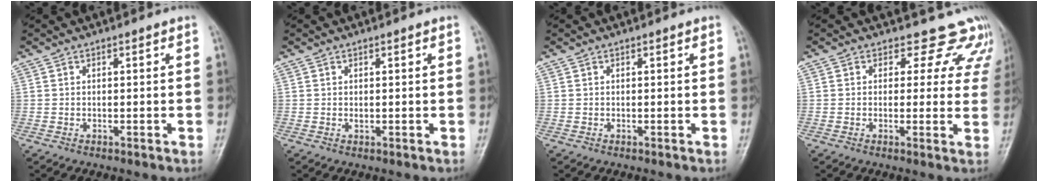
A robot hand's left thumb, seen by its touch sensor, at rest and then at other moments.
{"total": 0.7, "force": [0.2, 0.4, 0.6], "torque": [-0.006, -0.001, 0.005]}
{"total": 0.0}
{"total": 9.1, "force": [7.6, 4.9, 0.8], "torque": [0.047, -0.033, 0.055]}